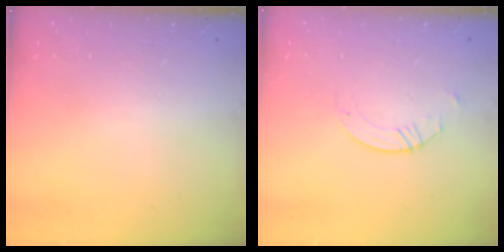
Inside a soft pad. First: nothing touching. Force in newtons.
{"total": 0.8, "press": 0.8, "slide": 0.2}